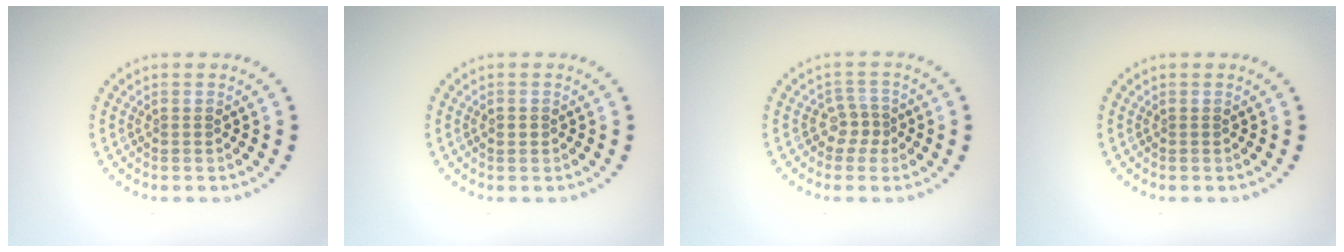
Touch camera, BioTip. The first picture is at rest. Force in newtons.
{"total": 0.8, "press": 0.8, "slide": 0.1}
{"total": 1.8, "press": 1.3, "slide": 1.3}
{"total": 0.0}